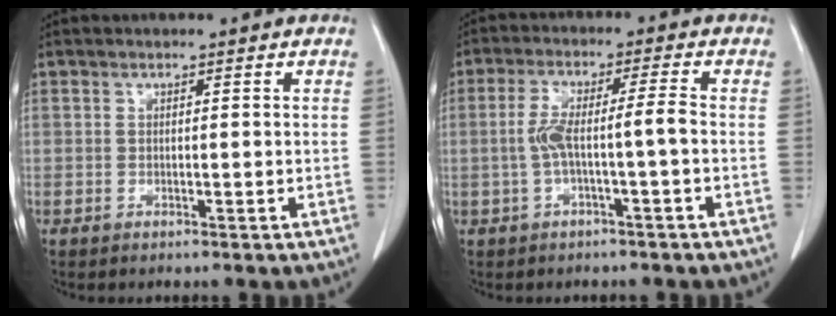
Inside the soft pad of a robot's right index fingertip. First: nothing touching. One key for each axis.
{"total": 5.6, "fx": -1.0, "fy": 0.1, "fz": 5.5, "tx": -0.114, "ty": 0.023, "tz": -0.014}